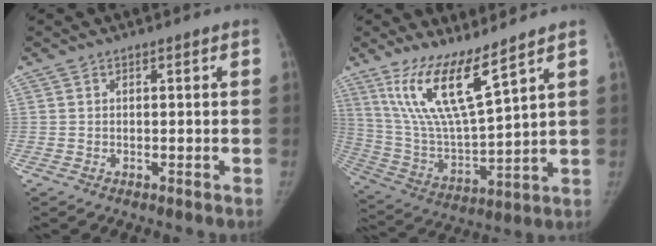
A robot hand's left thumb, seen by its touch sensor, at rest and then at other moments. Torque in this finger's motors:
{"motor_torque": [0.28, 0.12, 1.48, -1.29, 0.44]}